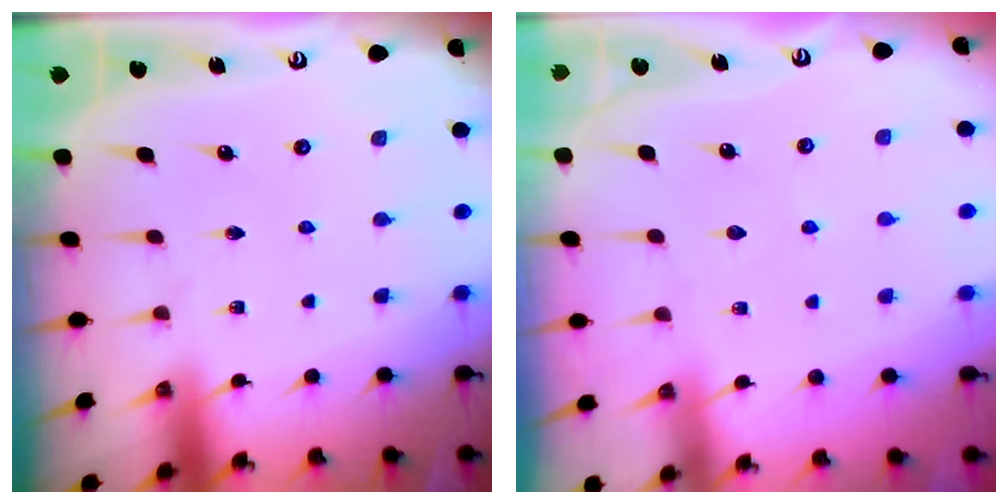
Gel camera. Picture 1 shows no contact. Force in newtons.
{"total": 6.0, "press": 6.0, "slide": 0.8}